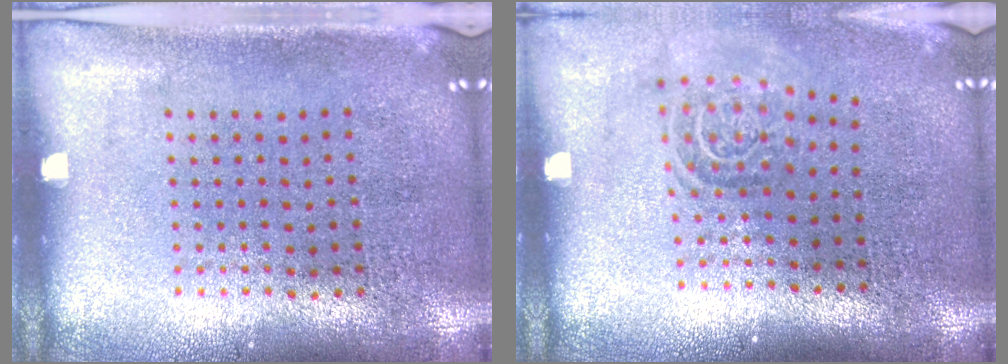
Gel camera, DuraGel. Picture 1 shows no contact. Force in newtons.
{"total": 1.6, "press": 1.1, "slide": 1.1}